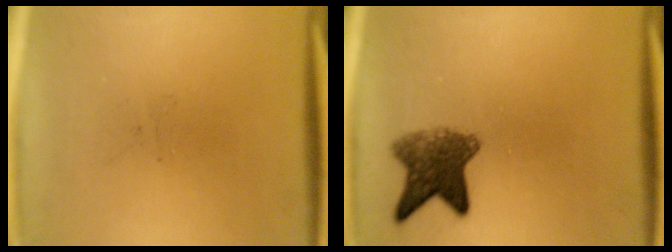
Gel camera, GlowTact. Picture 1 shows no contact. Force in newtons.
{"total": 6.5}